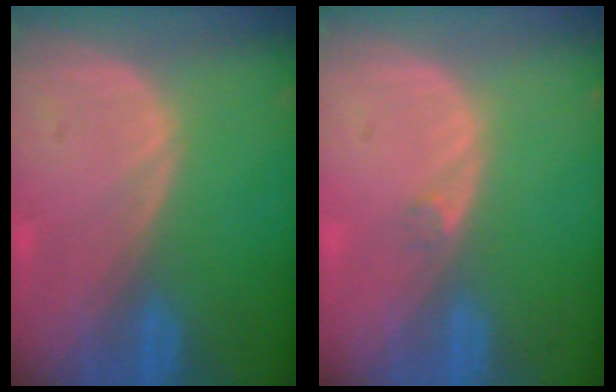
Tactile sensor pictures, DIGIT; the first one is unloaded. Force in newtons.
{"total": 0.8, "press": 0.7, "slide": 0.4}